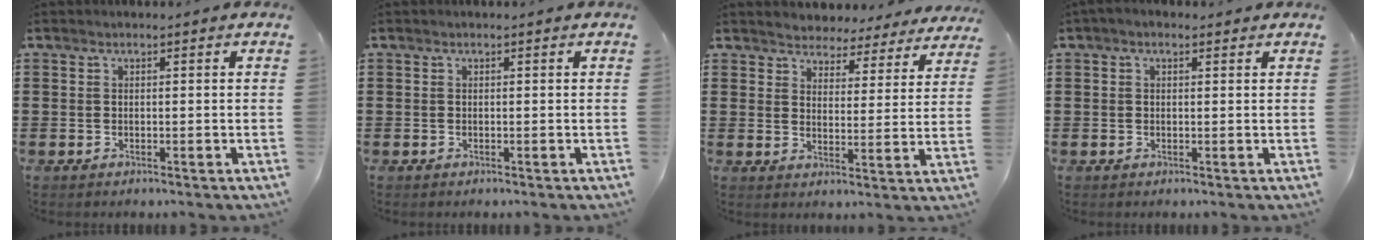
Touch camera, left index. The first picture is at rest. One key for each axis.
{"total": 0.0}
{"total": 4.2, "fx": 4.2, "fy": 0.4, "fz": -0.5, "tx": -0.017, "ty": -0.030, "tz": 0.070}
{"total": 1.0, "fx": 0.2, "fy": 0.6, "fz": 0.8, "tx": -0.015, "ty": 0.006, "tz": 0.004}